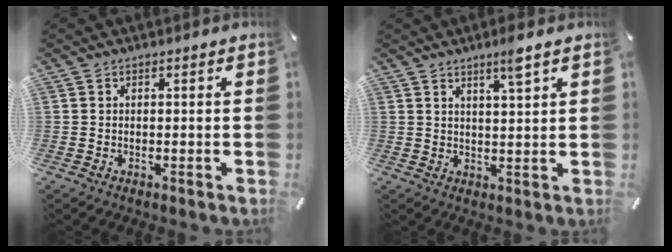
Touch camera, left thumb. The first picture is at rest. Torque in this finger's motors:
{"motor_torque": [0.10, -0.40, 0.19, 0.05, 0.00]}